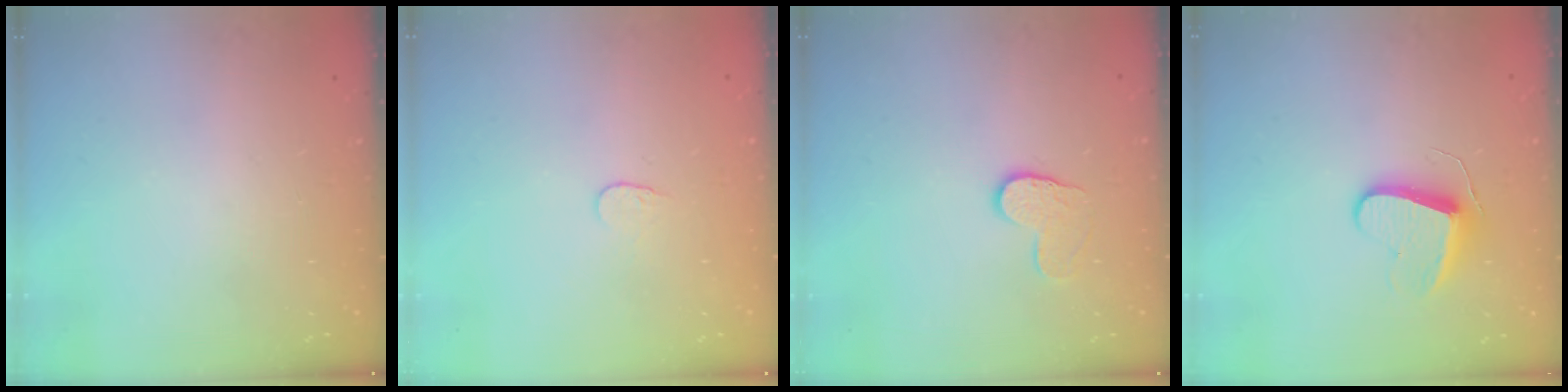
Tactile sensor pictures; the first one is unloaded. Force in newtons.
{"total": 3.8, "press": 3.7, "slide": 0.4}
{"total": 6.9, "press": 6.8, "slide": 0.5}
{"total": 9.4, "press": 9.3, "slide": 0.9}